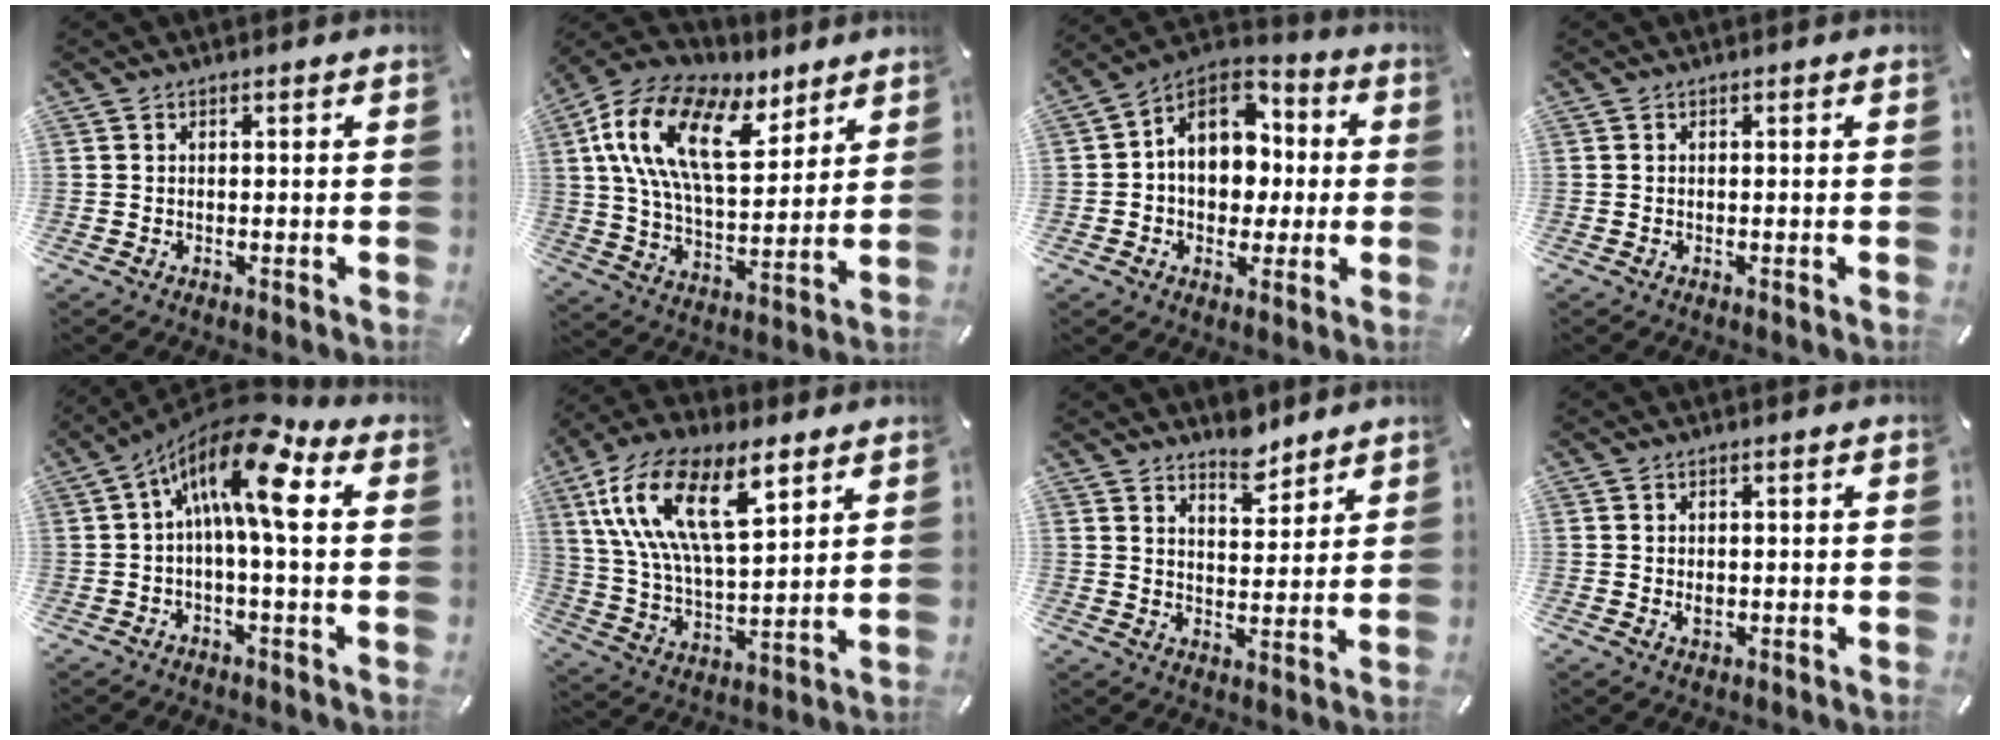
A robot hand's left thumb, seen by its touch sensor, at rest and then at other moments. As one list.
[{"total": 20.2, "force": [9.7, 11.1, 13.9], "torque": [-0.288, -0.031, 0.170]}, {"total": 12.8, "force": [1.4, 10.6, 7.0], "torque": [-0.123, -0.002, 0.028]}, {"total": 0.0}, {"total": 14.4, "force": [4.0, 4.5, 13.1], "torque": [-0.239, -0.023, 0.064]}, {"total": 19.6, "force": [10.5, 9.0, 13.9], "torque": [-0.306, -0.035, 0.180]}, {"total": 7.0, "force": [6.3, 2.5, 1.6], "torque": [-0.009, -0.048, 0.112]}, {"total": 1.5, "force": [0.2, 1.0, 1.1], "torque": [-0.023, 0.004, 0.002]}]